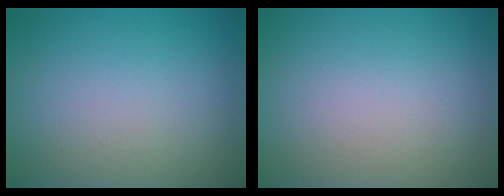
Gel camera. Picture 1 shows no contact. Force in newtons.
{"total": 0.0}